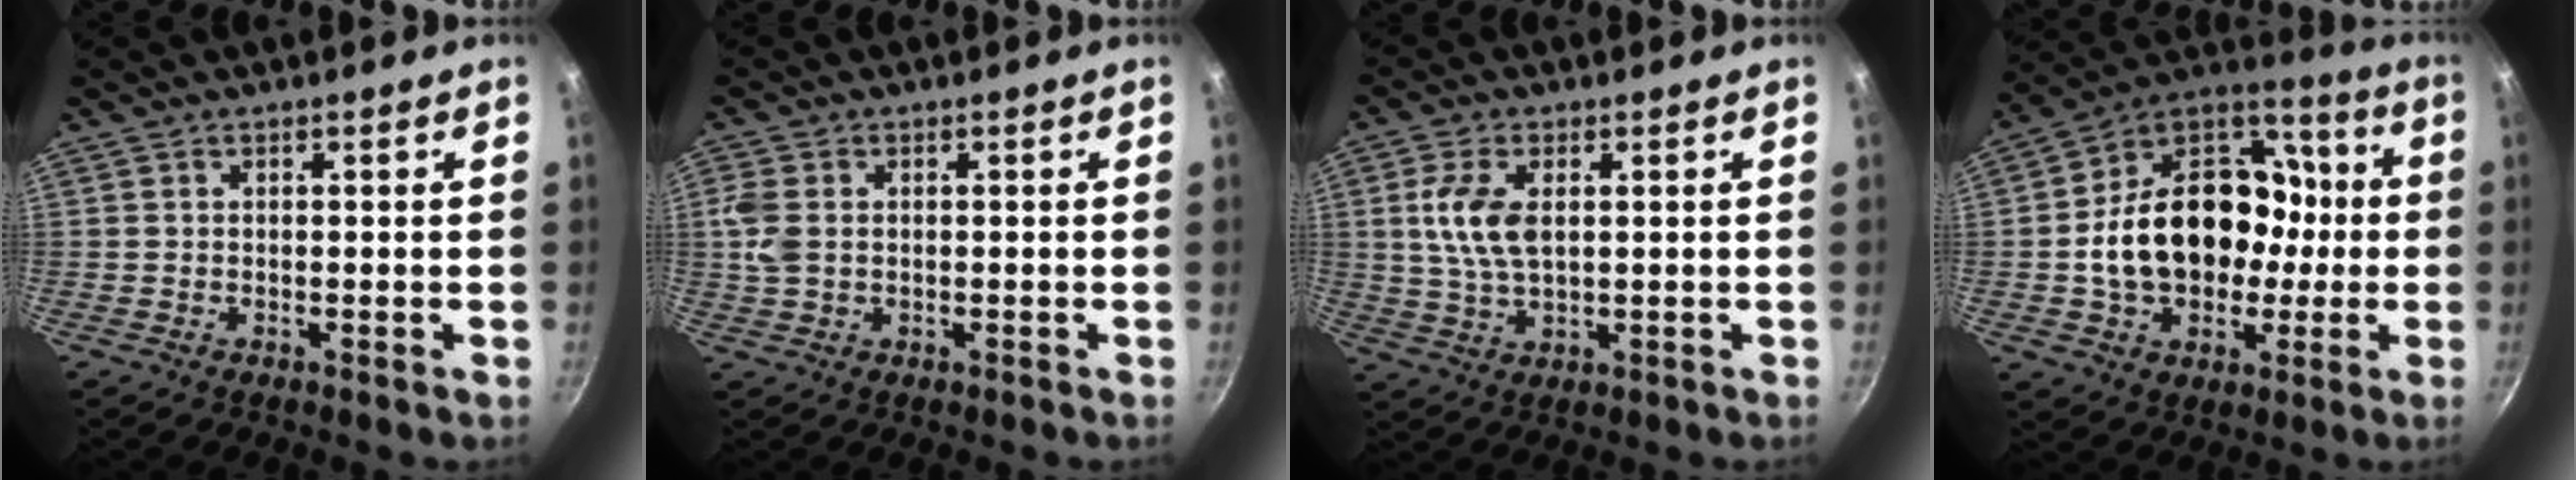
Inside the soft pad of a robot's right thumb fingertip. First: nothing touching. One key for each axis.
{"total": 4.6, "fx": 0.4, "fy": 3.3, "fz": 3.2, "tx": -0.071, "ty": 0.004, "tz": 0.006}
{"total": 8.5, "fx": 1.6, "fy": 4.6, "fz": 7.0, "tx": -0.137, "ty": -0.002, "tz": 0.031}
{"total": 23.5, "fx": -1.5, "fy": 17.7, "fz": 15.5, "tx": -0.235, "ty": 0.055, "tz": -0.026}